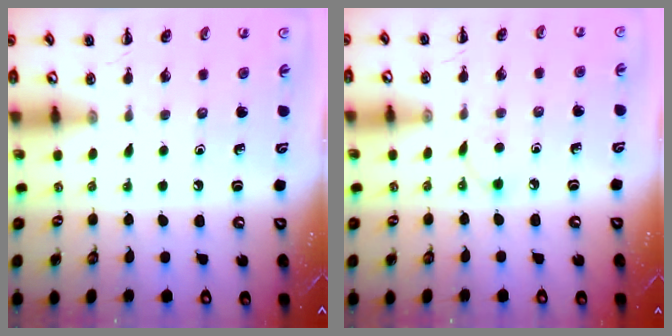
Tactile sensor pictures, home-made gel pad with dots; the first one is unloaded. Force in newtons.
{"total": 2.7, "press": 2.5, "slide": 0.9}